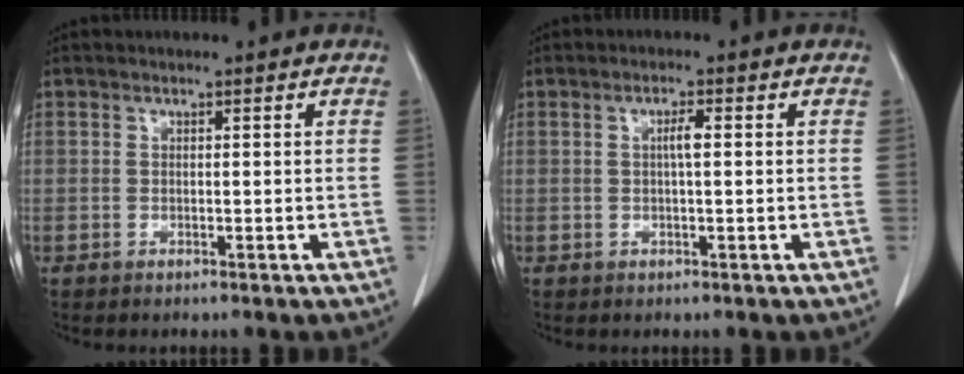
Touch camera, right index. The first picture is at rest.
{"total": 1.9, "force": [0.2, 0.1, 1.9], "torque": [-0.034, 0.003, 0.002]}